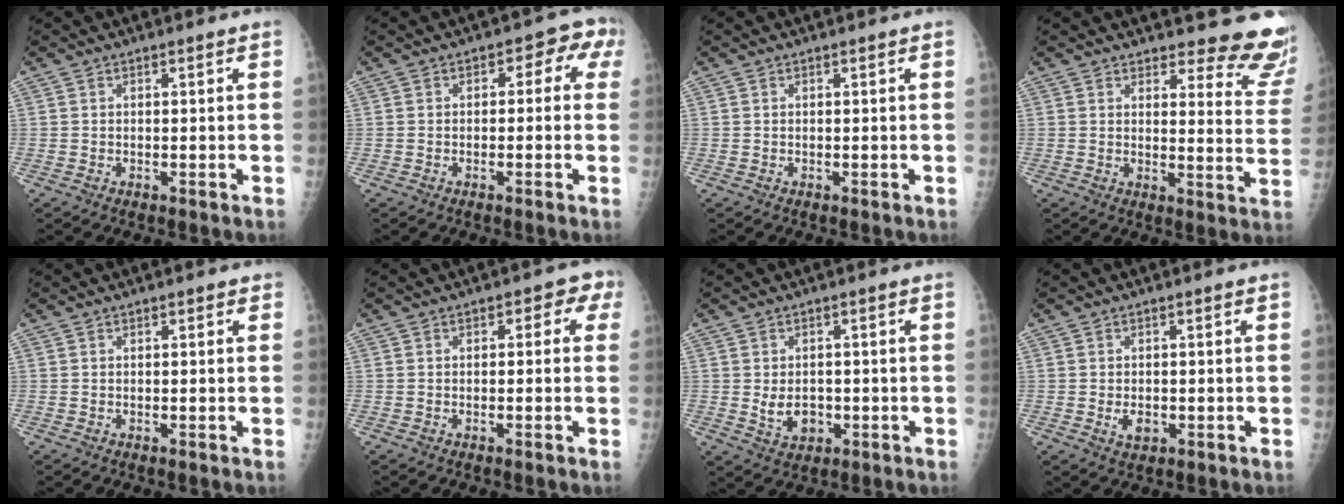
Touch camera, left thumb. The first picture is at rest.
{"total": 4.7, "force": [0.2, 3.2, 3.4], "torque": [-0.004, 0.027, -0.012]}
{"total": 0.0}
{"total": 14.1, "force": [13.1, 3.6, 3.8], "torque": [0.003, -0.125, 0.124]}
{"total": 0.8, "force": [0.4, 0.5, 0.5], "torque": [-0.003, 0.001, 0.000]}
{"total": 3.5, "force": [0.6, 2.3, 2.6], "torque": [0.003, 0.013, -0.007]}
{"total": 4.7, "force": [-0.7, 3.6, 2.9], "torque": [-0.031, -0.003, -0.001]}
{"total": 2.5, "force": [-0.7, 1.7, 1.7], "torque": [-0.023, 0.000, -0.006]}